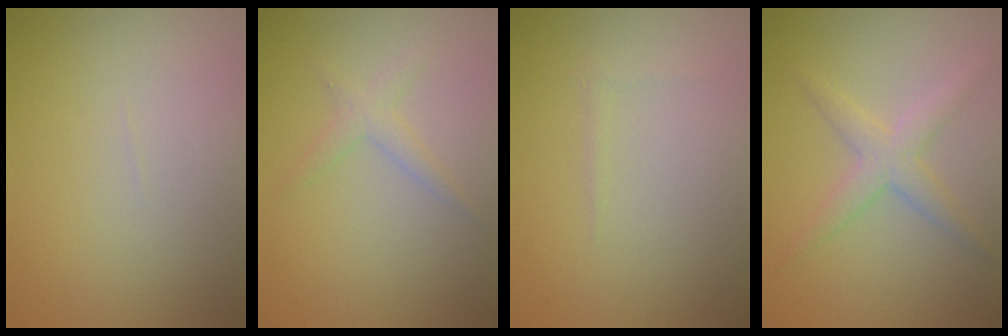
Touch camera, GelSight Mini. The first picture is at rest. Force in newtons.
{"total": 1.6, "press": 1.6, "slide": 0.1}
{"total": 0.5, "press": 0.5, "slide": 0.1}
{"total": 2.8, "press": 2.8, "slide": 0.1}